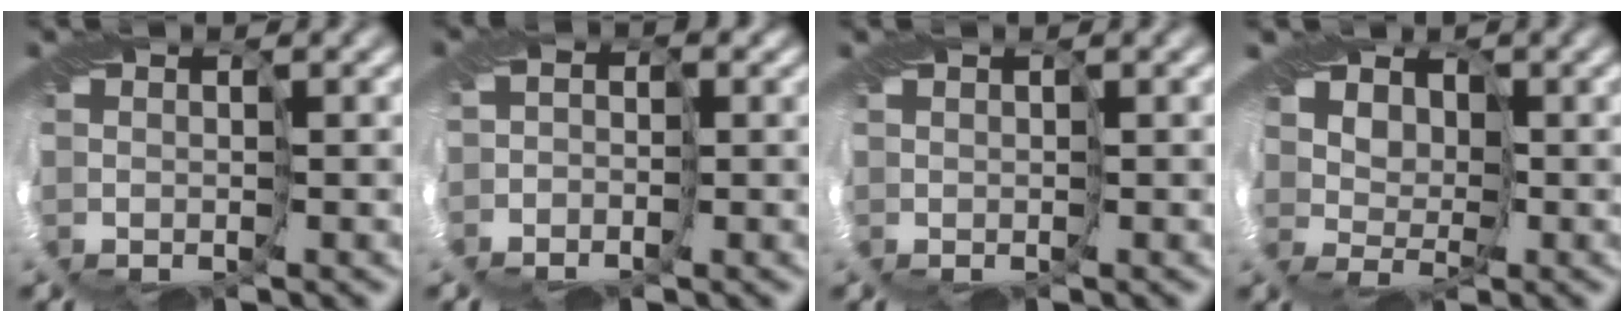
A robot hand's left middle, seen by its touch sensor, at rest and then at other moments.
{"total": 2.6, "force": [-0.3, 2.5, 0.8], "torque": [-0.008, 0.008, -0.011]}
{"total": 0.0}
{"total": 7.8, "force": [2.5, 5.4, 5.1], "torque": [-0.067, 0.023, 0.007]}